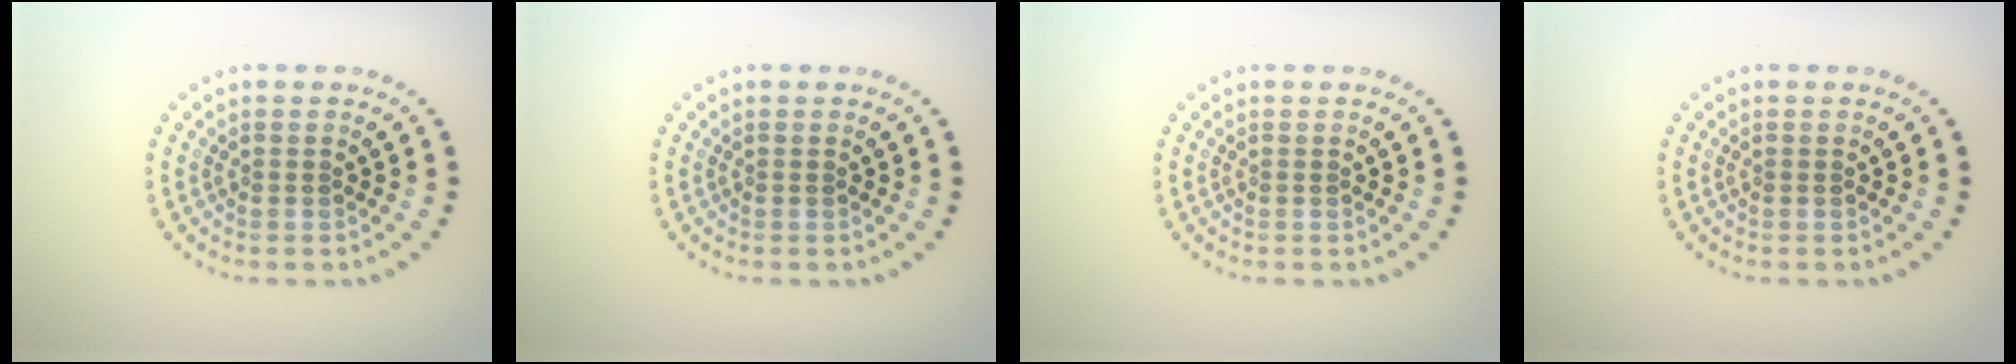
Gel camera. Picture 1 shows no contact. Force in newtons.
{"total": 0.0}
{"total": 0.0}
{"total": 0.0}